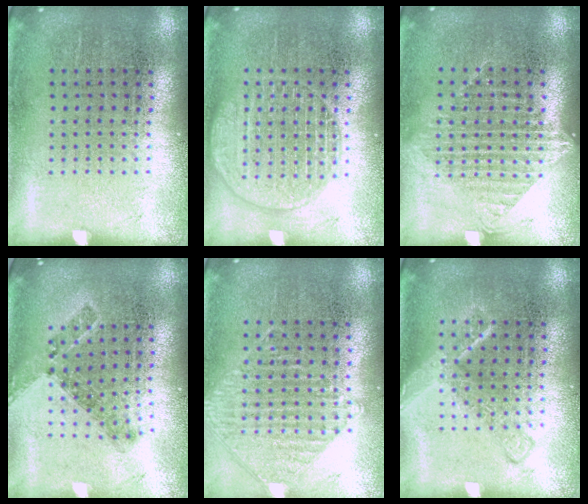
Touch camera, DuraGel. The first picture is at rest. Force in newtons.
{"total": 3.0, "press": 2.9, "slide": 0.4}
{"total": 1.2, "press": 1.1, "slide": 0.5}
{"total": 0.8, "press": 0.7, "slide": 0.4}
{"total": 0.9, "press": 0.9, "slide": 0.1}
{"total": 2.0, "press": 2.0, "slide": 0.4}